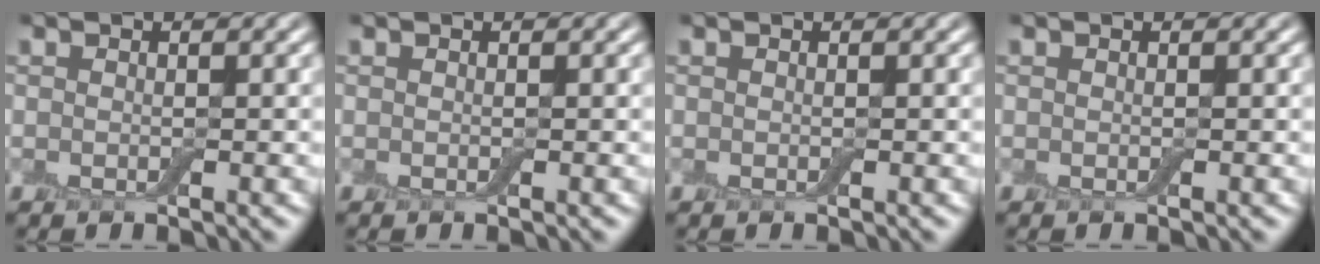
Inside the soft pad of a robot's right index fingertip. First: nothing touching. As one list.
[{"total": 0.0}, {"total": 0.0}, {"total": 0.0}]